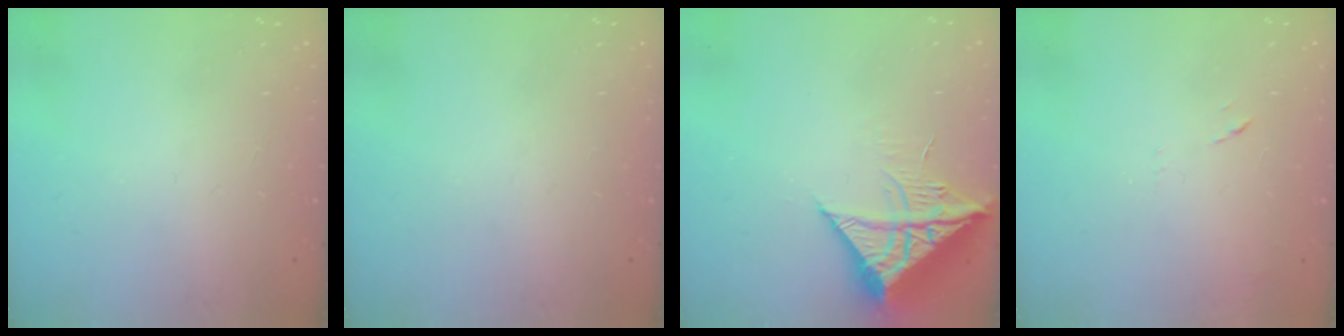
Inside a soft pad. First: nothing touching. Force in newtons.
{"total": 0.0}
{"total": 10.5, "press": 10.5, "slide": 1.0}
{"total": 7.2, "press": 7.2, "slide": 0.6}